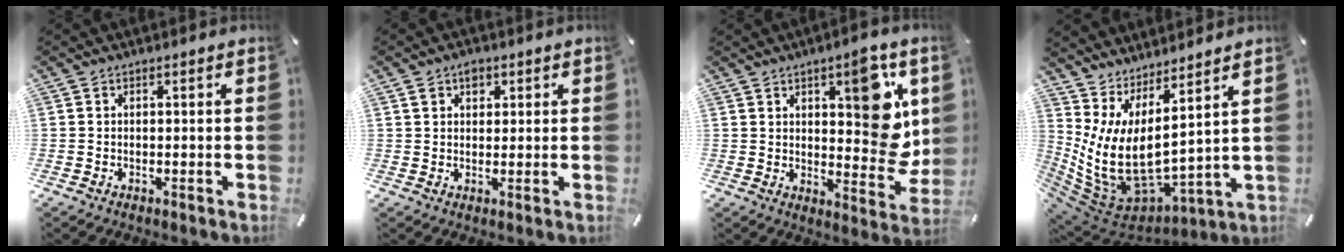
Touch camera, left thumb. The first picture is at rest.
{"total": 3.1, "force": [1.4, 2.5, 1.3], "torque": [-0.006, -0.005, 0.019]}
{"total": 15.3, "force": [5.5, 7.2, 12.4], "torque": [-0.124, -0.041, 0.089]}
{"total": 10.3, "force": [1.7, 5.5, 8.5], "torque": [-0.204, -0.061, 0.035]}